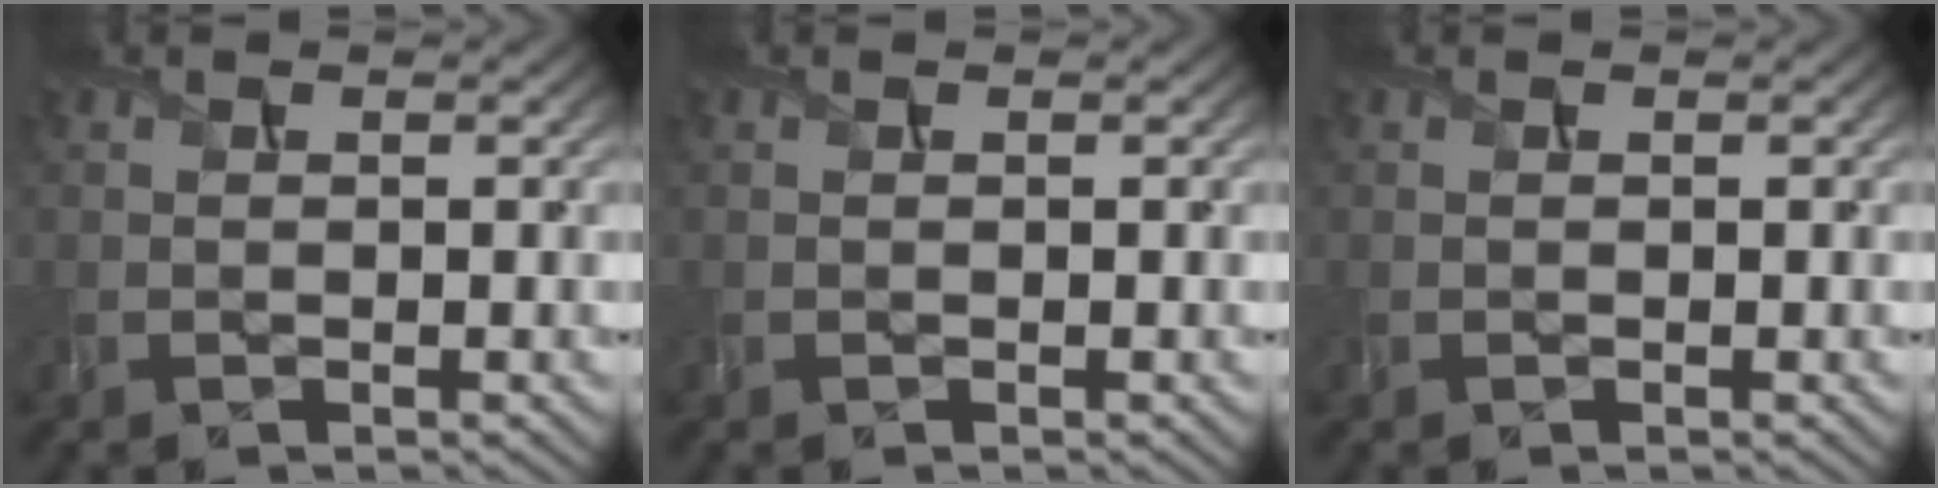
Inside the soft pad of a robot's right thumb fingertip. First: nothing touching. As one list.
[{"total": 0.0}, {"total": 0.0}]